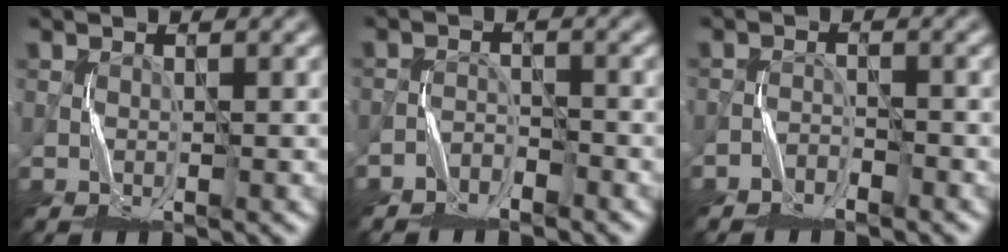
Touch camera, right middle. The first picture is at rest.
{"total": 1.8, "force": [-1.7, 0.5, -0.3], "torque": [0.006, 0.008, -0.035]}
{"total": 1.5, "force": [-1.5, 0.3, -0.2], "torque": [0.004, 0.006, -0.029]}